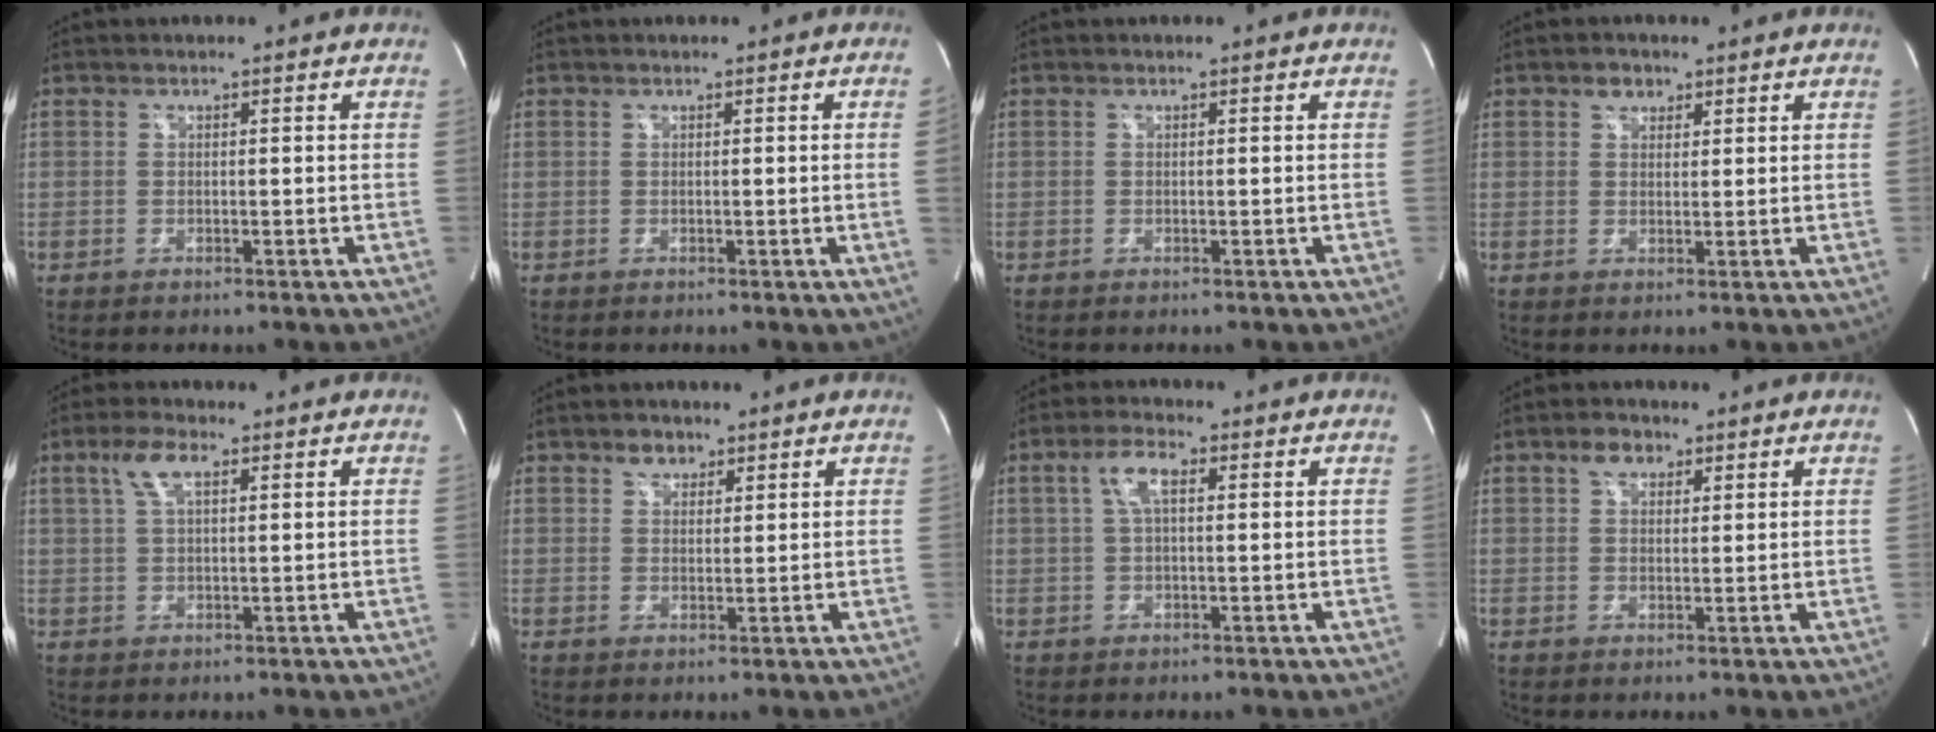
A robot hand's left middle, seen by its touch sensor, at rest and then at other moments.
{"total": 1.1, "force": [-0.1, -0.6, 1.0], "torque": [-0.009, -0.001, -0.001]}
{"total": 0.0}
{"total": 2.2, "force": [1.4, 1.6, 0.7], "torque": [-0.011, 0.006, 0.021]}
{"total": 4.3, "force": [2.1, 1.3, 3.6], "torque": [-0.081, 0.013, 0.045]}
{"total": 2.5, "force": [1.7, 1.7, 0.8], "torque": [-0.015, 0.006, 0.030]}
{"total": 4.5, "force": [1.3, 1.4, 4.1], "torque": [-0.085, 0.016, 0.027]}
{"total": 3.2, "force": [1.9, 2.0, 1.5], "torque": [-0.030, 0.011, 0.034]}